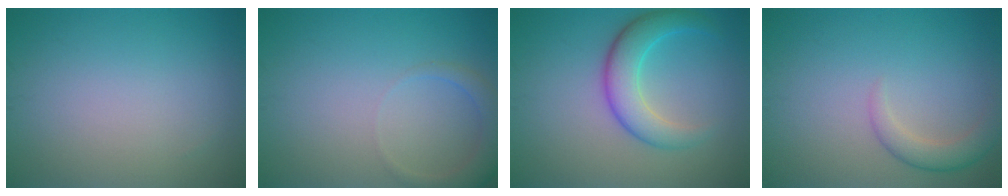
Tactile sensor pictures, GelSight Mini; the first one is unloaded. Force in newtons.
{"total": 2.6, "press": 2.6, "slide": 0.2}
{"total": 4.8, "press": 4.8, "slide": 0.3}
{"total": 2.4, "press": 2.4, "slide": 0.2}